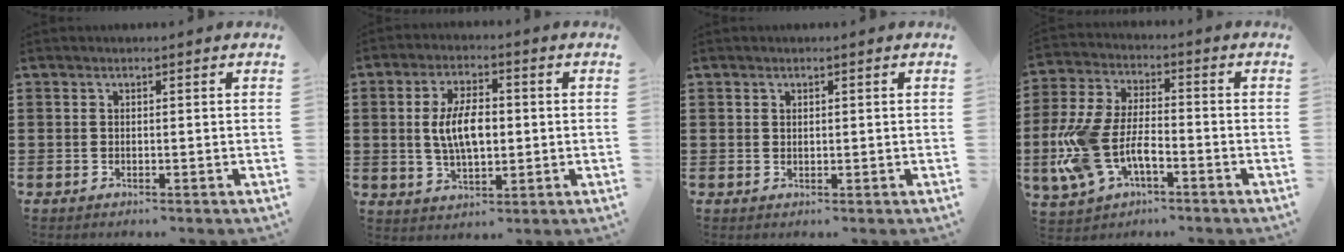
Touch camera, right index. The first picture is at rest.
{"total": 7.3, "force": [0.2, 3.4, 6.4], "torque": [-0.121, 0.005, -0.002]}
{"total": 0.6, "force": [0.4, 0.4, 0.2], "torque": [-0.006, 0.002, 0.007]}
{"total": 10.2, "force": [-3.5, 5.2, 8.1], "torque": [-0.205, -0.007, -0.069]}